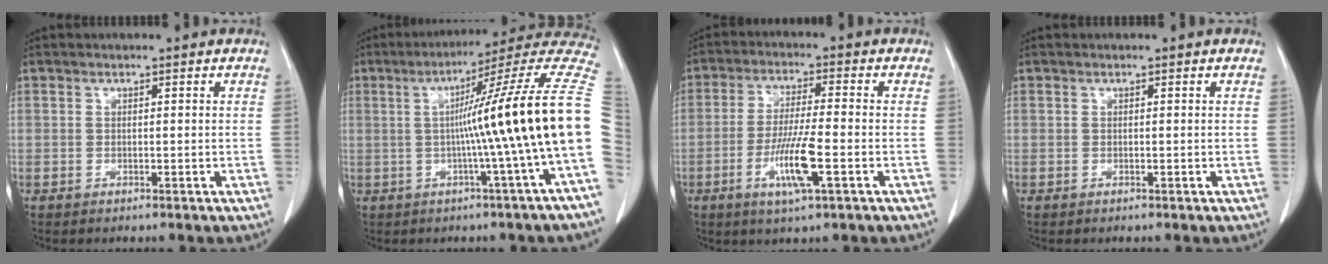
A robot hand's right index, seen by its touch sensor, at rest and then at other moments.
{"total": 18.5, "force": [-0.6, -2.8, 18.2], "torque": [-0.207, 0.022, -0.021]}
{"total": 8.4, "force": [-3.0, 0.4, 7.8], "torque": [-0.152, -0.012, -0.057]}
{"total": 0.0}